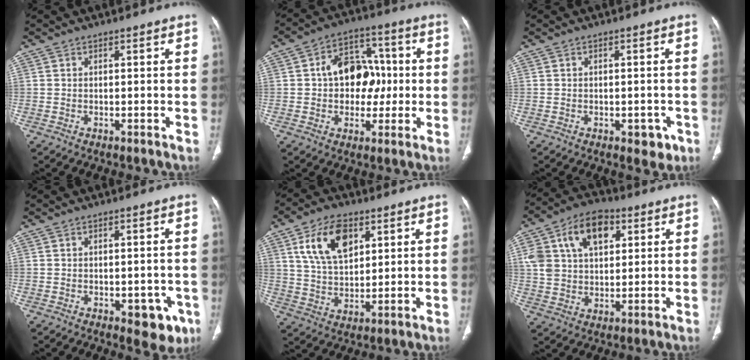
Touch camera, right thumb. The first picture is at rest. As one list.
[{"total": 12.9, "force": [0.3, 9.4, 8.8], "torque": [-0.083, 0.029, 0.002]}, {"total": 3.5, "force": [-1.5, 2.2, 2.3], "torque": [-0.007, 0.004, -0.015]}, {"total": 6.8, "force": [-2.8, 3.8, 5.0], "torque": [-0.027, 0.005, -0.027]}, {"total": 12.2, "force": [5.2, 7.0, 8.5], "torque": [-0.135, -0.016, 0.102]}, {"total": 15.4, "force": [5.8, 9.9, 10.3], "torque": [-0.164, 0.003, 0.102]}]